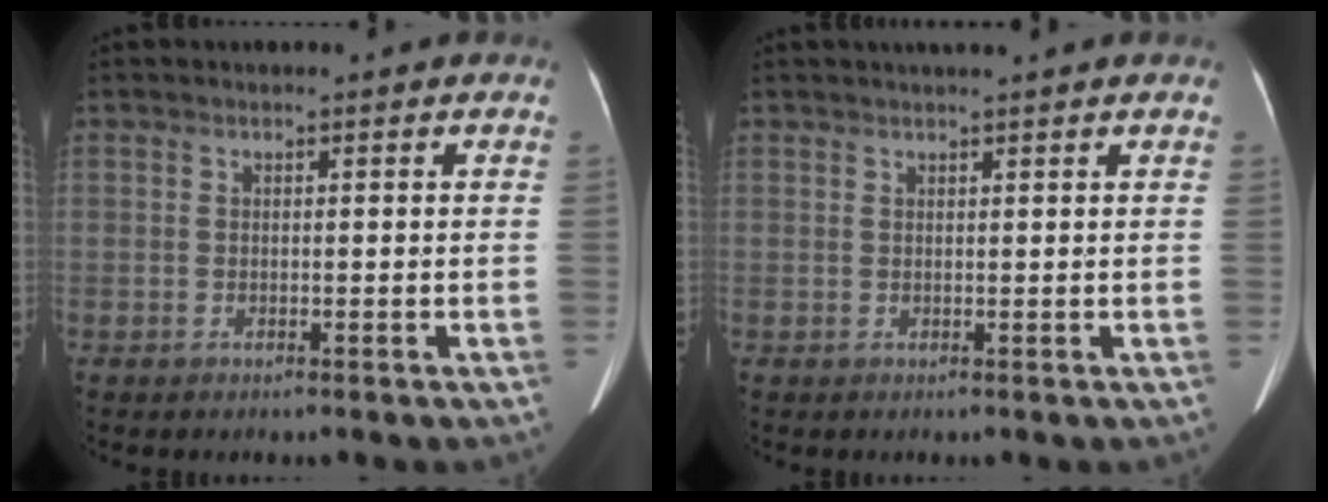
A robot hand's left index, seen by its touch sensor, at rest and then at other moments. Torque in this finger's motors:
{"motor_torque": [0.15, -0.15, 0.02, 0.00]}